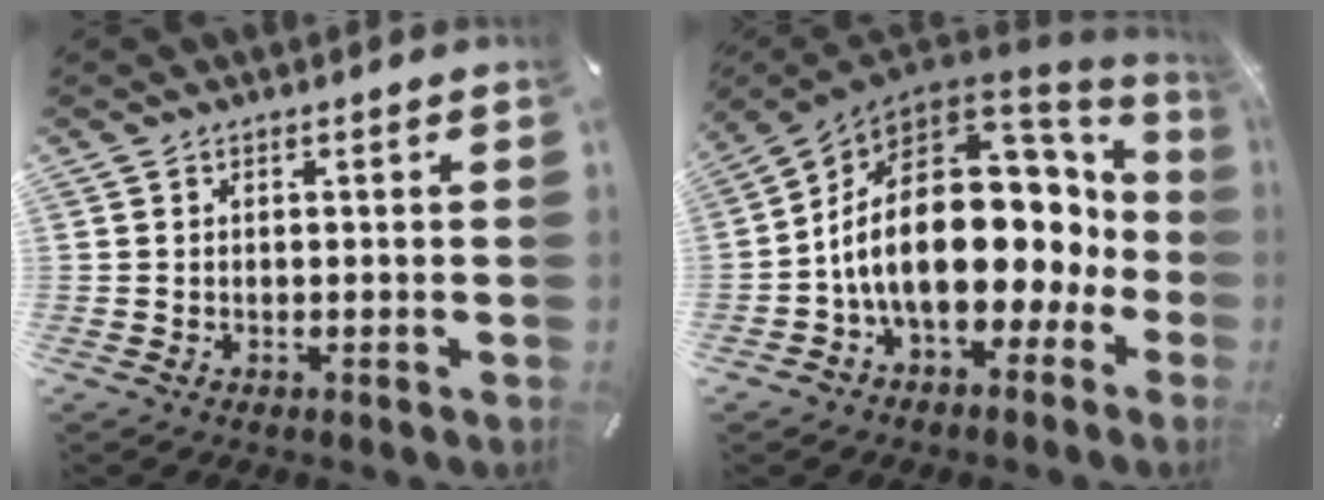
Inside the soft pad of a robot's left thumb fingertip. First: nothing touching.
{"total": 22.0, "force": [0.0, 14.3, 16.8], "torque": [-0.320, -0.025, 0.008]}